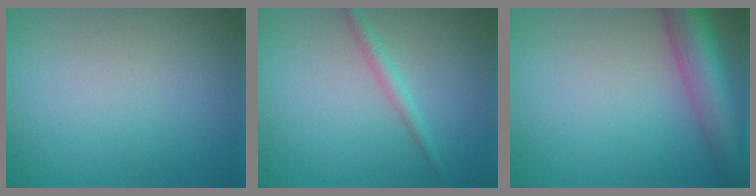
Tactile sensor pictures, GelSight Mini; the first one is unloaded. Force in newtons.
{"total": 1.6, "press": 1.6, "slide": 0.0}
{"total": 7.6, "press": 7.6, "slide": 0.4}